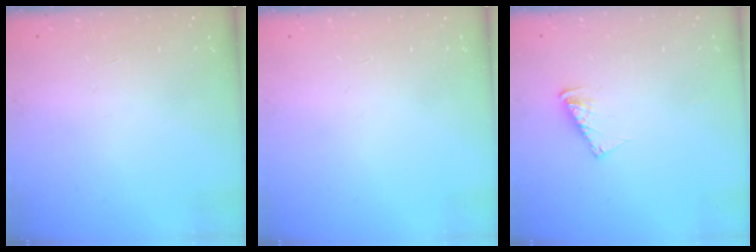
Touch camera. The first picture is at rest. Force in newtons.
{"total": 0.0}
{"total": 5.4, "press": 5.4, "slide": 0.4}